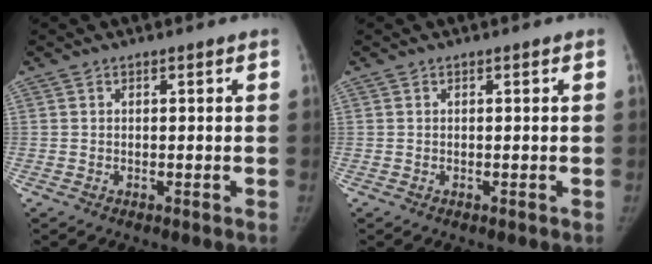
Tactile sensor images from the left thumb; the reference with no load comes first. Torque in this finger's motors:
{"motor_torque": [0.06, 0.02, 0.21, 0.09, 0.02]}